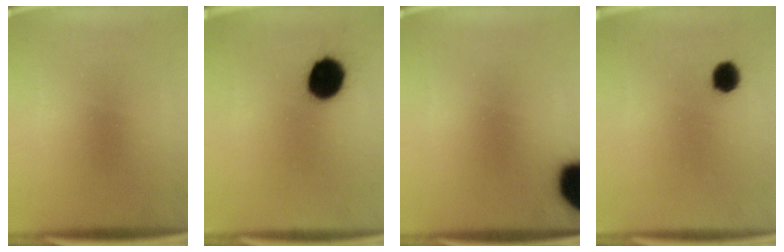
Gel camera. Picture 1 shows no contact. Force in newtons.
{"total": 10.5}
{"total": 17.2}
{"total": 3.9}